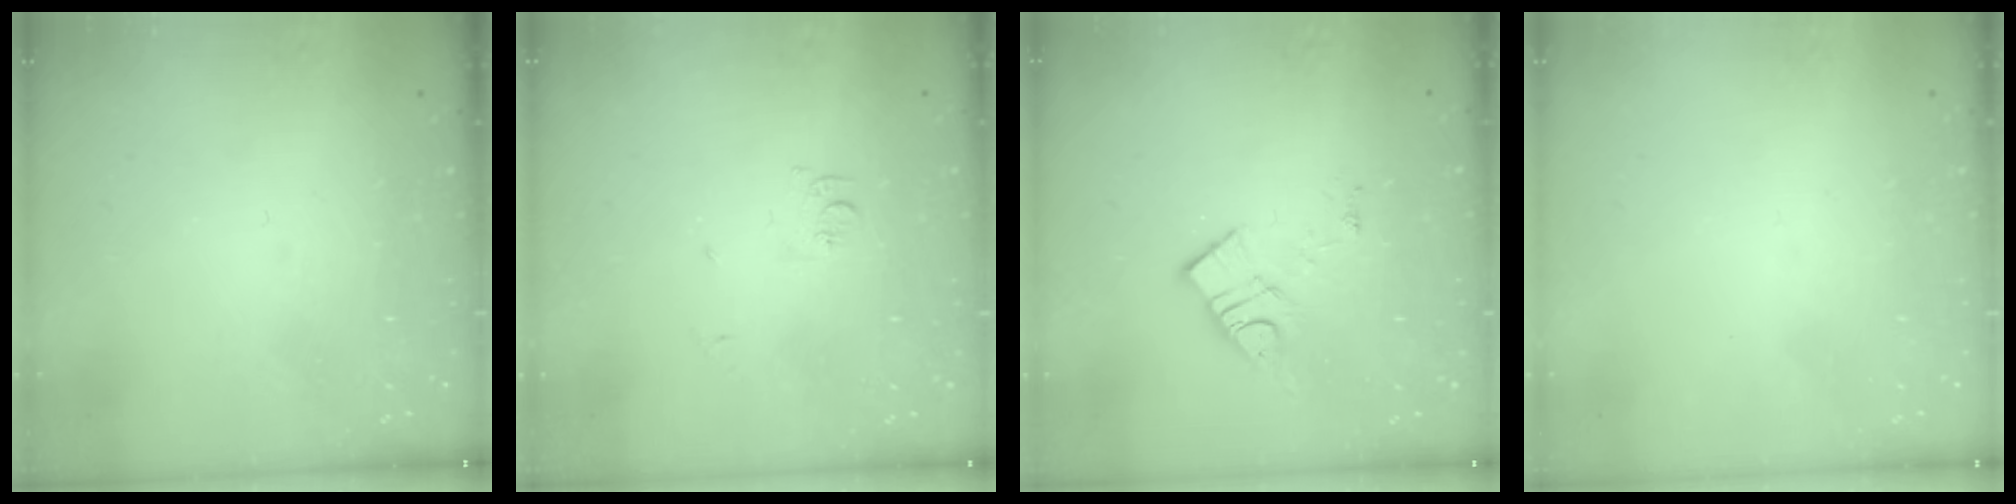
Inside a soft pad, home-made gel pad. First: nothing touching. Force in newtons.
{"total": 5.7, "press": 5.7, "slide": 0.6}
{"total": 9.4, "press": 9.4, "slide": 0.5}
{"total": 3.5, "press": 3.4, "slide": 0.4}